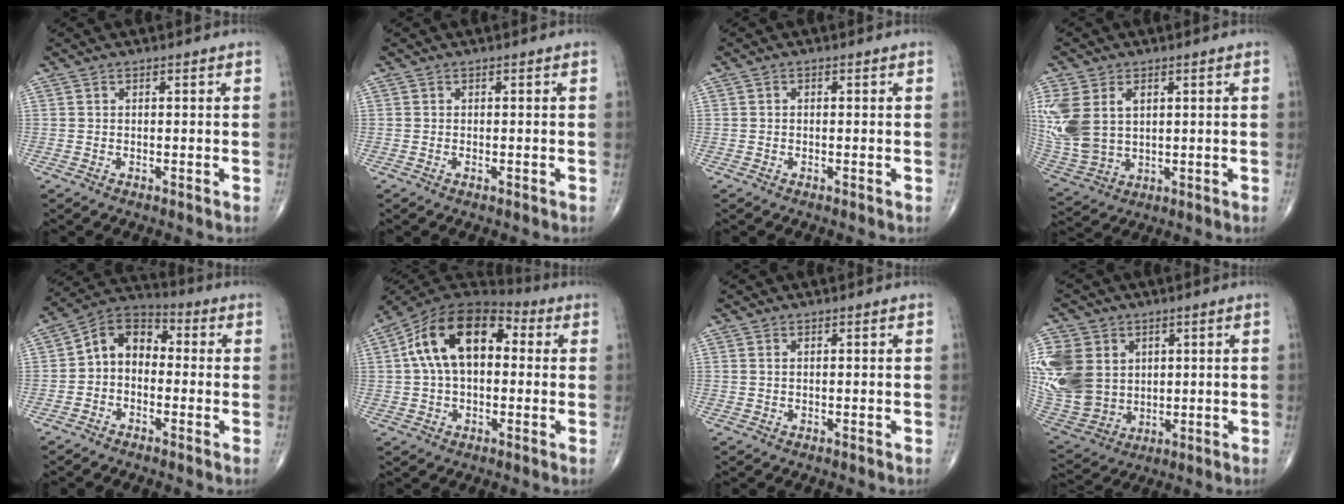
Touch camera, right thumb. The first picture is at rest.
{"total": 0.6, "force": [-0.2, 0.3, 0.4], "torque": [-0.010, 0.001, -0.003]}
{"total": 0.5, "force": [0.0, 0.4, 0.3], "torque": [-0.005, 0.002, -0.001]}
{"total": 14.8, "force": [3.4, 10.1, 10.2], "torque": [-0.246, -0.005, 0.083]}
{"total": 8.7, "force": [-0.8, 6.5, 5.8], "torque": [-0.069, 0.036, -0.036]}
{"total": 17.3, "force": [2.9, 10.4, 13.5], "torque": [-0.222, 0.037, 0.039]}
{"total": 0.5, "force": [0.3, 0.2, 0.4], "torque": [-0.011, 0.004, 0.006]}
{"total": 19.5, "force": [3.8, 15.8, 10.9], "torque": [-0.251, -0.002, 0.095]}